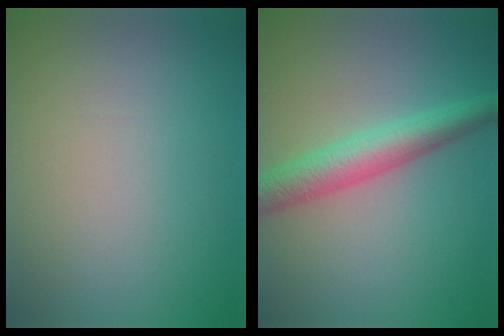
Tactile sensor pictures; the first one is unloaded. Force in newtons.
{"total": 4.6, "press": 4.6, "slide": 0.2}